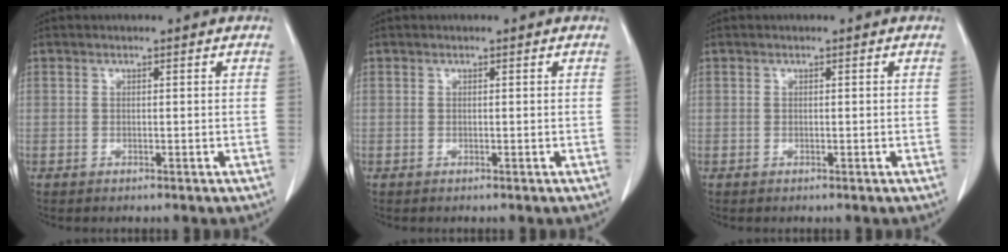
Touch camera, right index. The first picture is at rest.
{"total": 0.0}
{"total": 0.0}